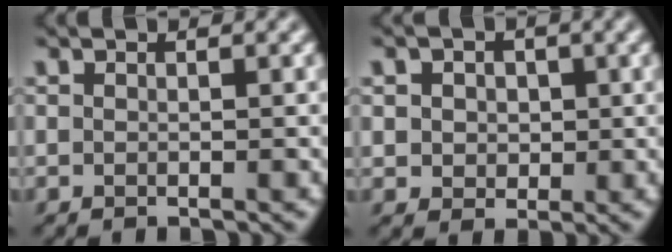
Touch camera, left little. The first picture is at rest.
{"total": 3.3, "force": [0.8, 2.8, 1.6], "torque": [-0.029, 0.009, 0.005]}